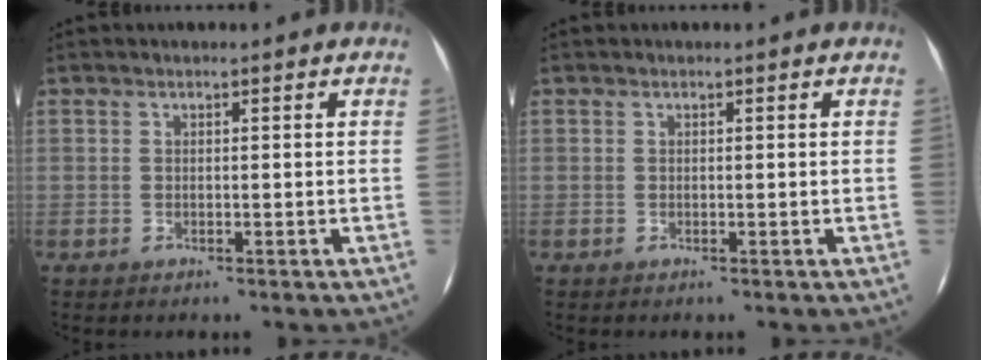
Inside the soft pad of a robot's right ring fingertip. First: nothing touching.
{"total": 0.0}